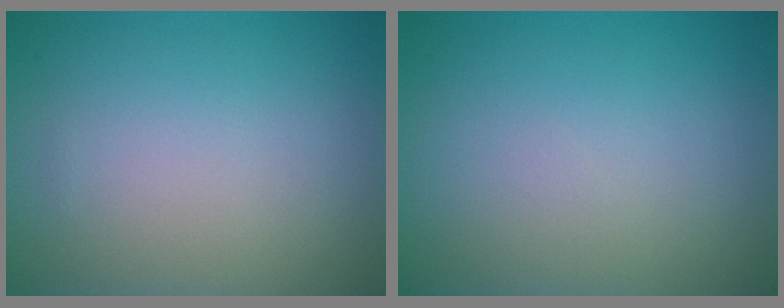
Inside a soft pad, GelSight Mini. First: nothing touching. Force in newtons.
{"total": 0.0}